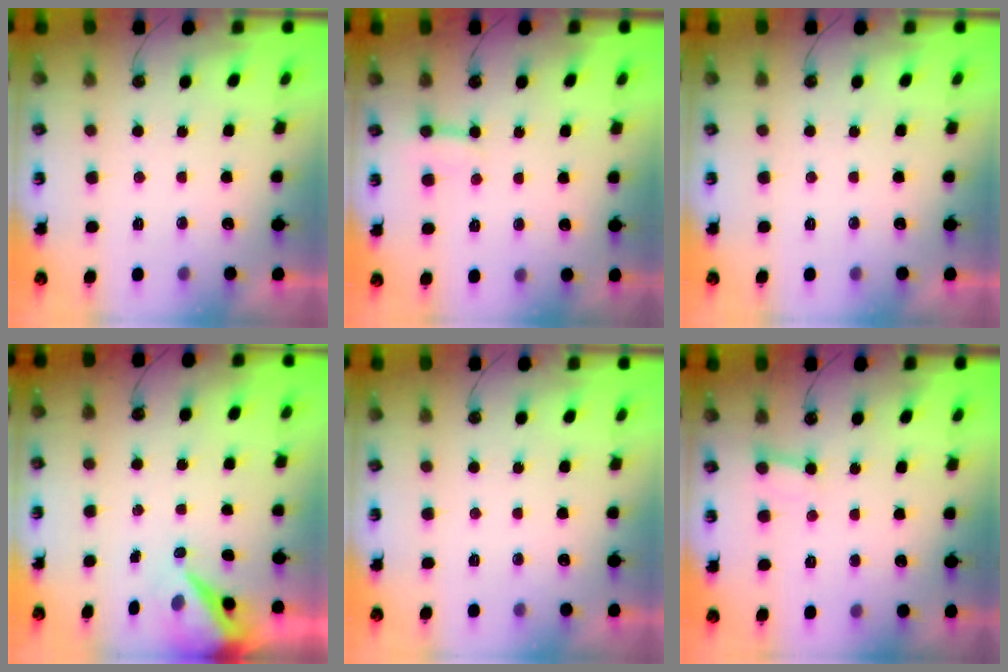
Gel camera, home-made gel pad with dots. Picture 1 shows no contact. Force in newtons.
{"total": 3.9, "press": 3.9, "slide": 0.3}
{"total": 0.0}
{"total": 7.4, "press": 7.4, "slide": 1.0}
{"total": 0.0}
{"total": 2.0, "press": 2.0, "slide": 0.2}